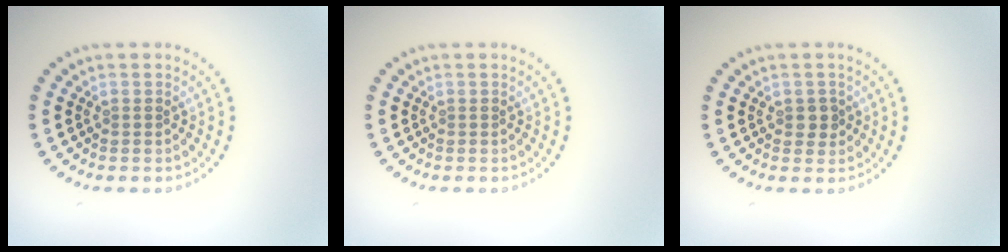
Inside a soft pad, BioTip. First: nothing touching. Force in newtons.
{"total": 0.0}
{"total": 1.4, "press": 1.3, "slide": 0.3}